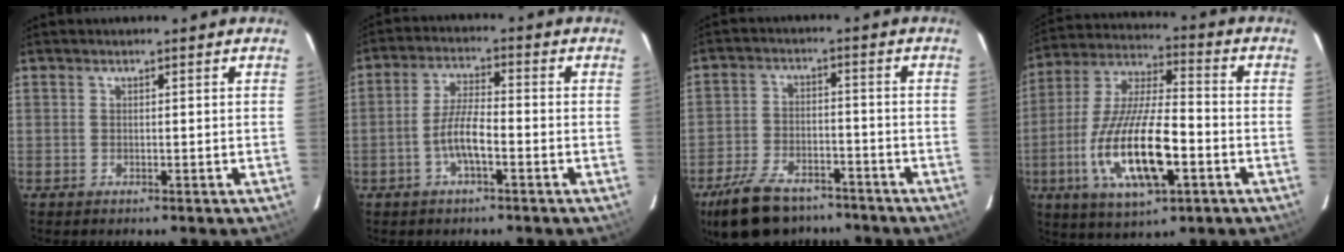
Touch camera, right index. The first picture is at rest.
{"total": 5.9, "force": [-2.5, 1.5, 5.1], "torque": [-0.106, 0.006, -0.047]}
{"total": 15.2, "force": [-11.5, 7.2, 6.8], "torque": [-0.163, -0.002, -0.181]}
{"total": 18.9, "force": [-6.2, 6.3, 16.8], "torque": [-0.346, -0.019, -0.109]}